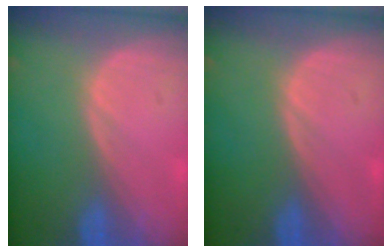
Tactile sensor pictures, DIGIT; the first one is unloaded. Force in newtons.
{"total": 0.0}